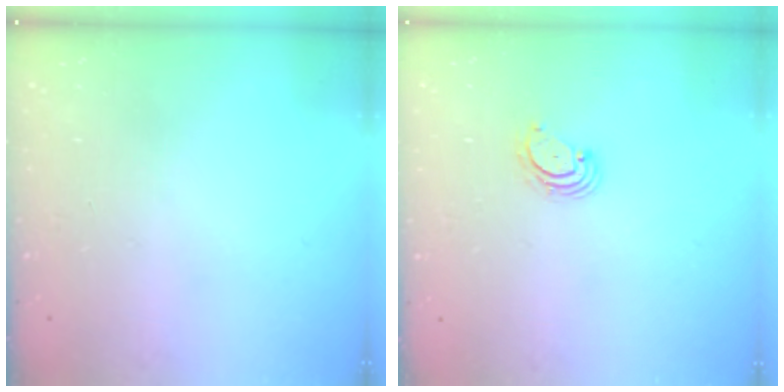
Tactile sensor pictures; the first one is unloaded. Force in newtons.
{"total": 3.2, "press": 3.1, "slide": 0.4}